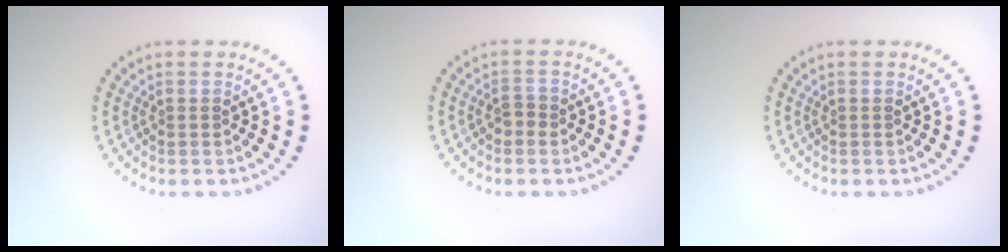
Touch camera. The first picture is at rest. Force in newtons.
{"total": 1.2, "press": 1.1, "slide": 0.4}
{"total": 0.0}